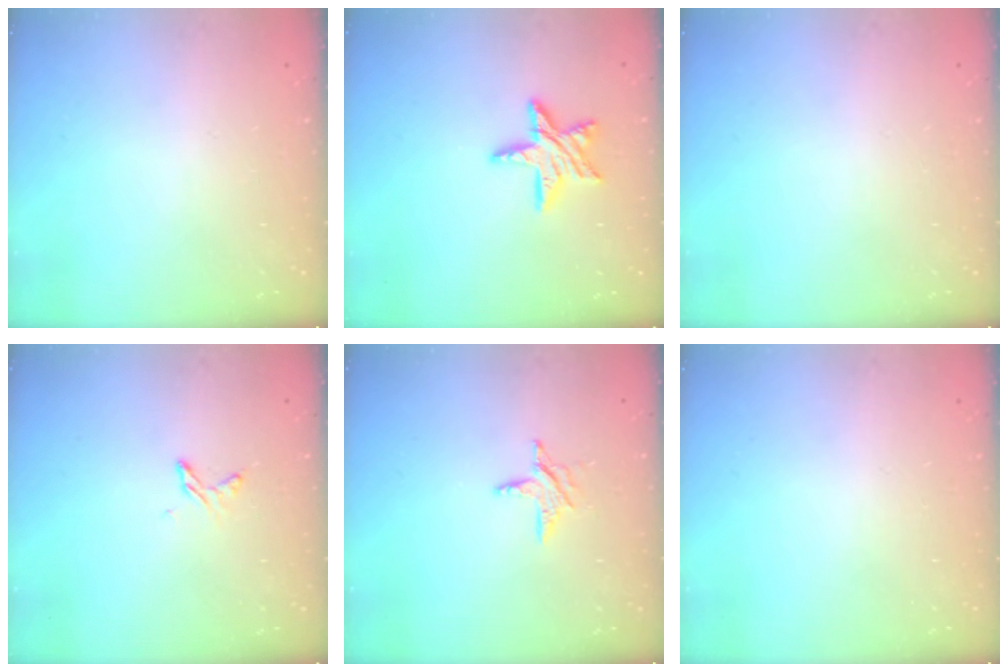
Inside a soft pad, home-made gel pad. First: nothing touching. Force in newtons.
{"total": 11.2, "press": 11.2, "slide": 1.0}
{"total": 0.0}
{"total": 4.2, "press": 4.1, "slide": 0.4}
{"total": 6.2, "press": 6.2, "slide": 0.3}
{"total": 0.0}